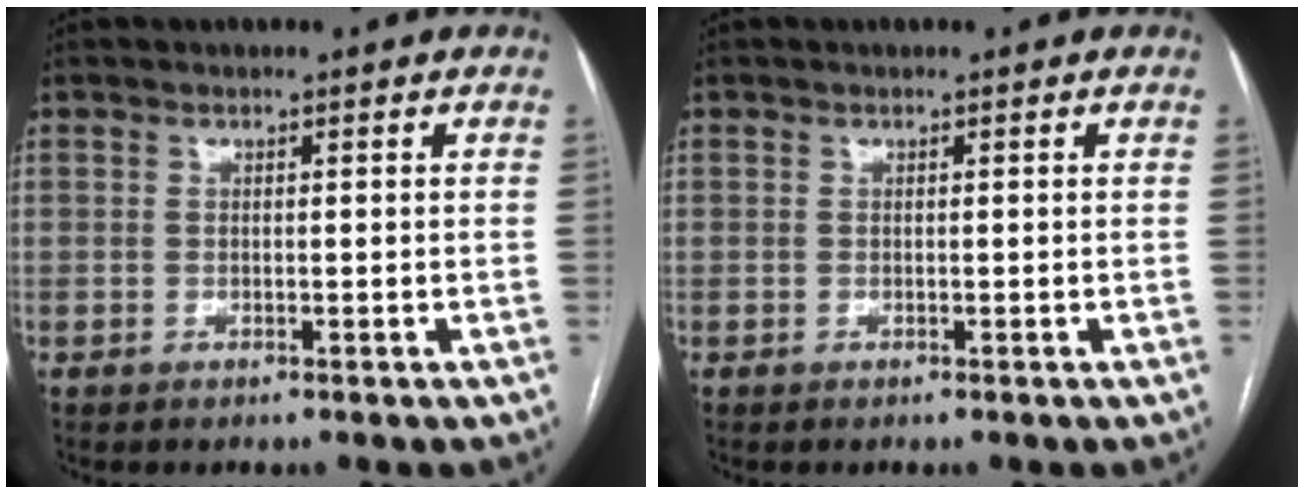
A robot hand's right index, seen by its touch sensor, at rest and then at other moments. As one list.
[{"total": 0.0}]